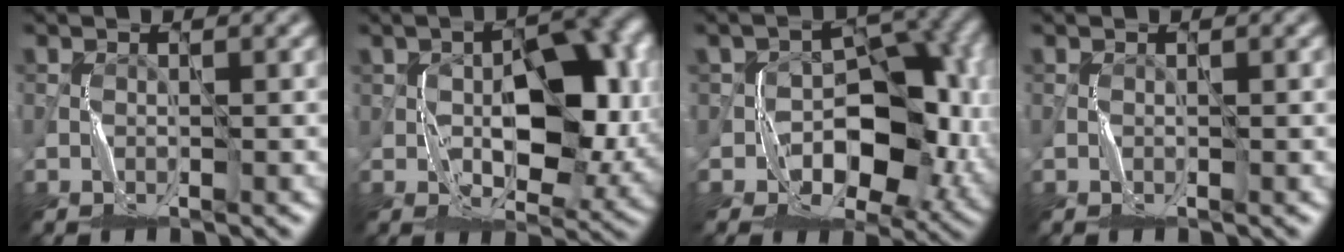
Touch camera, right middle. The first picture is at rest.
{"total": 9.4, "force": [-0.5, 5.1, 7.9], "torque": [-0.108, 0.007, -0.007]}
{"total": 9.6, "force": [-2.3, 6.5, 6.6], "torque": [-0.071, -0.004, -0.040]}
{"total": 0.0}